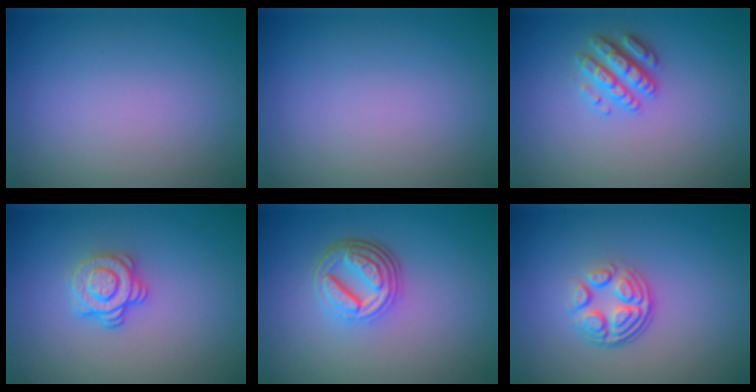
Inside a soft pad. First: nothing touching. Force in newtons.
{"total": 0.0}
{"total": 2.8, "press": 2.7, "slide": 0.8}
{"total": 2.9, "press": 2.5, "slide": 1.3}
{"total": 4.9, "press": 3.5, "slide": 3.4}
{"total": 4.0, "press": 2.8, "slide": 2.9}